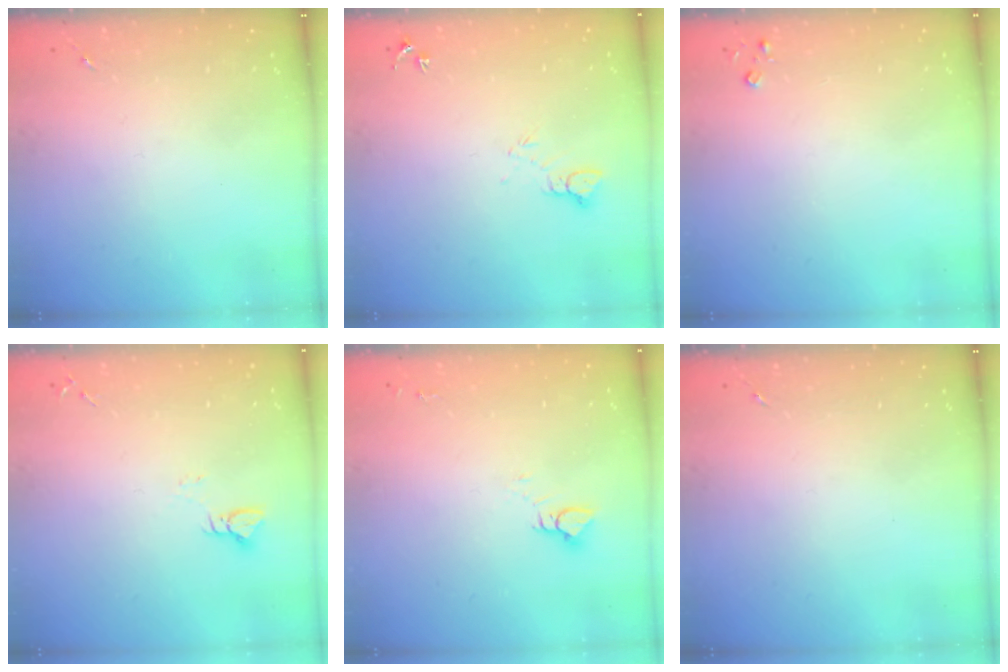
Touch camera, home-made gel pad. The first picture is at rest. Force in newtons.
{"total": 3.9, "press": 3.8, "slide": 0.4}
{"total": 2.6, "press": 2.6, "slide": 0.3}
{"total": 3.0, "press": 3.0, "slide": 0.3}
{"total": 4.3, "press": 4.3, "slide": 0.4}
{"total": 0.0}